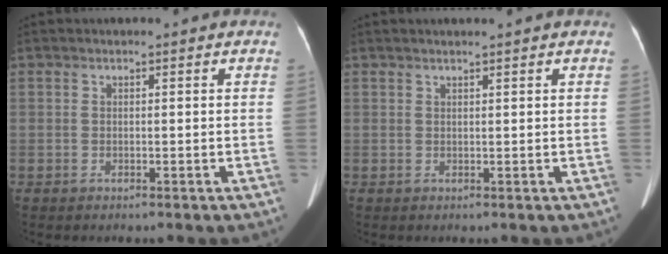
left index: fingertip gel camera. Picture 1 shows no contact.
{"total": 1.3, "force": [1.0, -0.2, 0.7], "torque": [-0.011, 0.007, 0.021]}